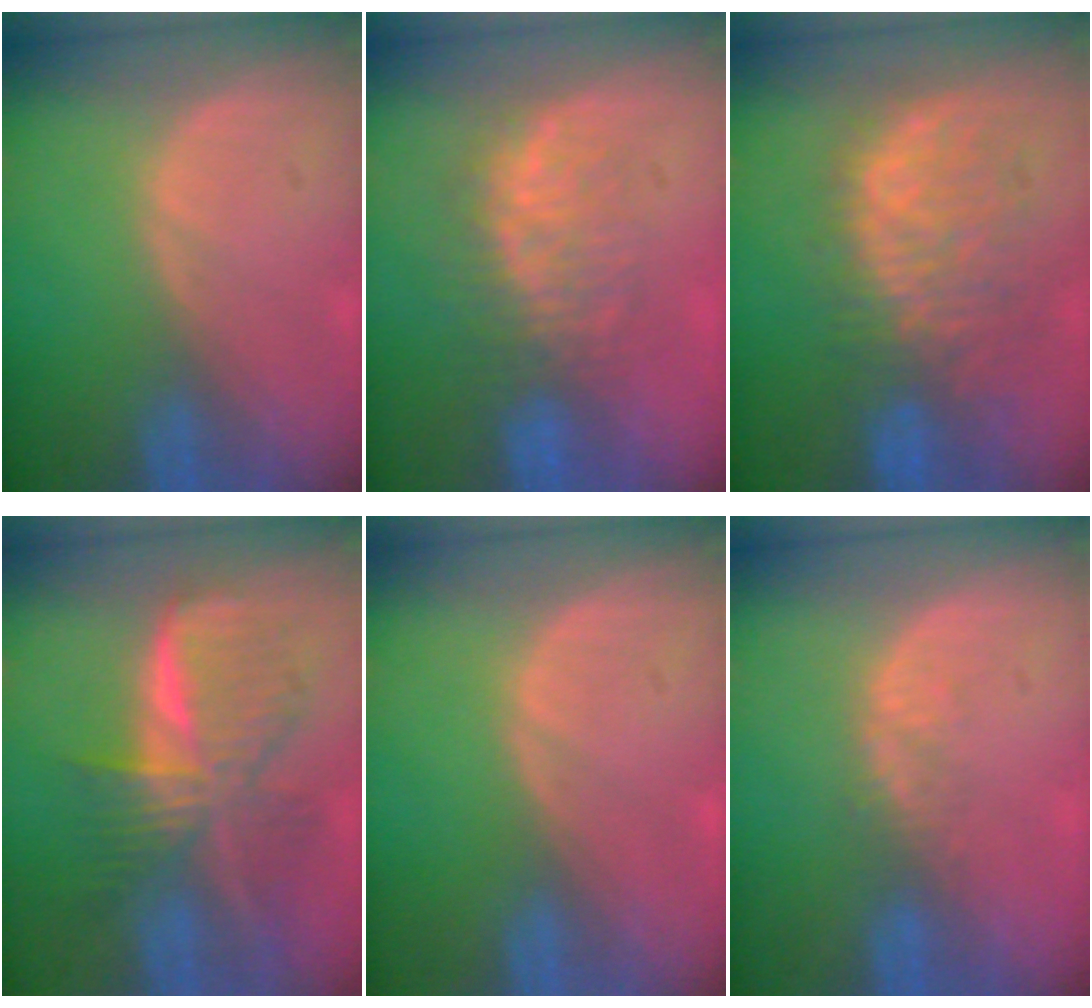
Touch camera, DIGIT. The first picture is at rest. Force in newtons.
{"total": 7.5, "press": 7.2, "slide": 2.3}
{"total": 9.8, "press": 9.2, "slide": 3.6}
{"total": 9.4, "press": 9.4, "slide": 0.5}
{"total": 0.0}
{"total": 2.5, "press": 1.9, "slide": 1.7}